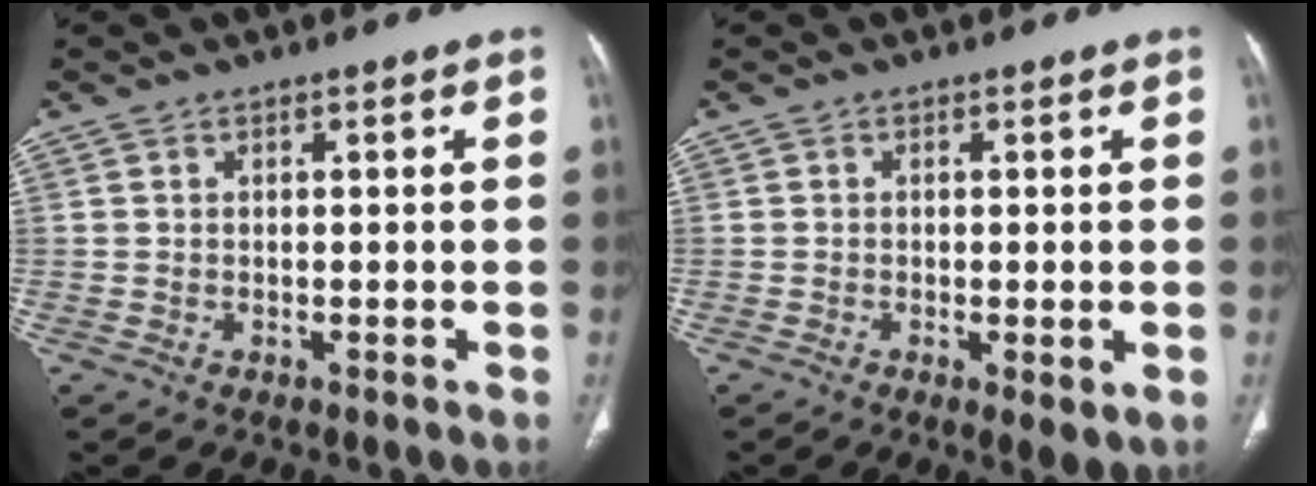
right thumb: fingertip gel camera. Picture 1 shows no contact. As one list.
[{"total": 4.0, "force": [-1.1, 1.1, 3.7], "torque": [-0.060, -0.013, -0.016]}]